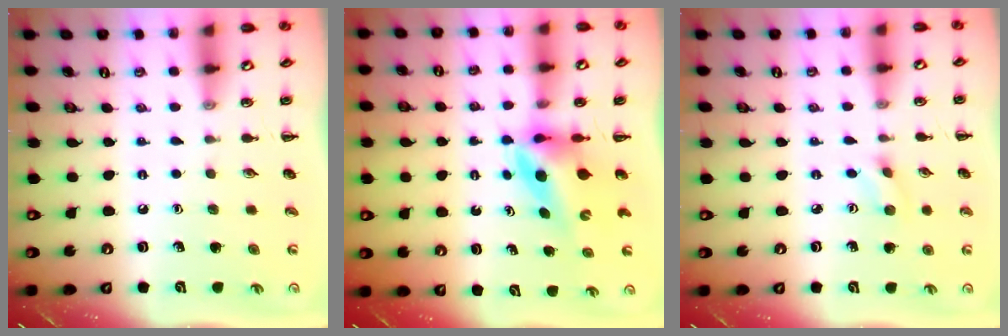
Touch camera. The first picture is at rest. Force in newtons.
{"total": 5.9, "press": 5.7, "slide": 1.3}
{"total": 2.7, "press": 2.5, "slide": 1.0}